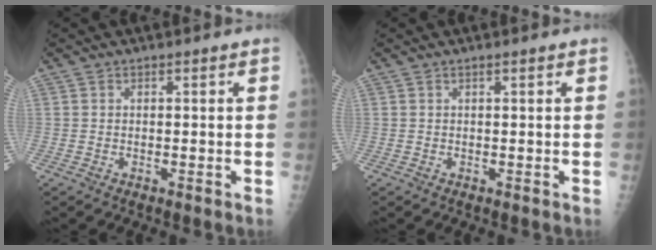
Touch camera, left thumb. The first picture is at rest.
{"total": 0.7, "force": [0.4, -0.1, 0.5], "torque": [-0.011, 0.000, 0.009]}